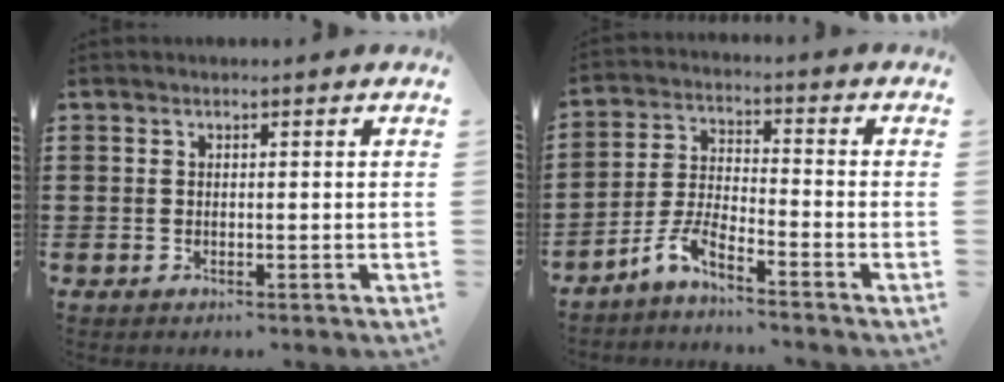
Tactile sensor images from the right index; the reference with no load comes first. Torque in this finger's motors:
{"motor_torque": [-0.02, 0.27, 0.03, 0.07]}